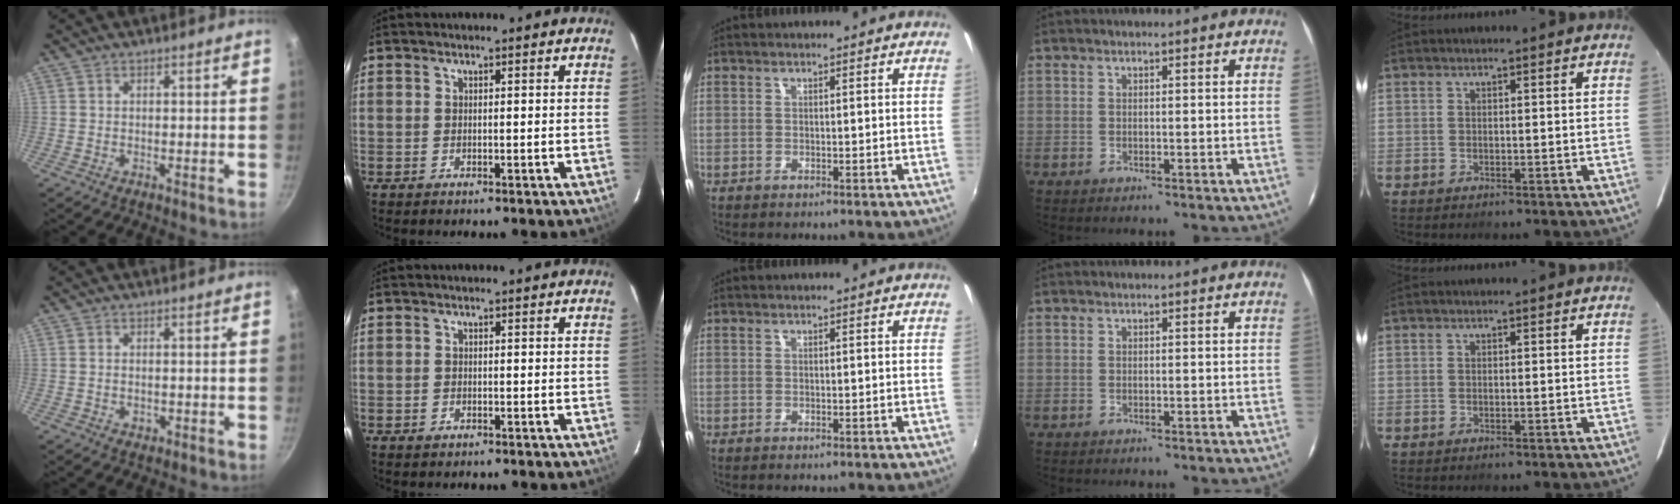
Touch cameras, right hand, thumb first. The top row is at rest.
{"thumb": {"total": 1.3, "force": [-0.2, 0.9, 0.9], "torque": [-0.013, 0.000, -0.003]}, "index": {"total": 0.9, "force": [-0.6, 0.6, 0.3], "torque": [-0.006, 0.001, -0.010]}}